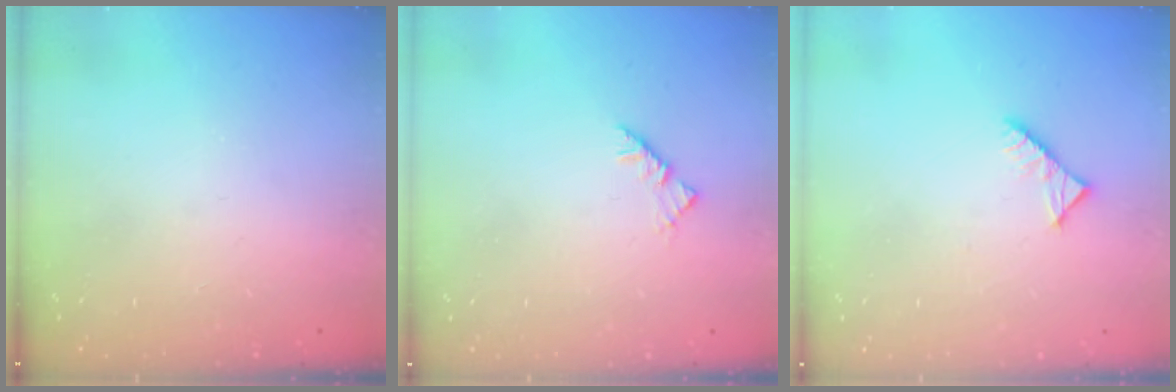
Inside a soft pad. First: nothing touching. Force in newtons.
{"total": 2.9, "press": 2.8, "slide": 0.7}
{"total": 3.3, "press": 3.2, "slide": 0.4}